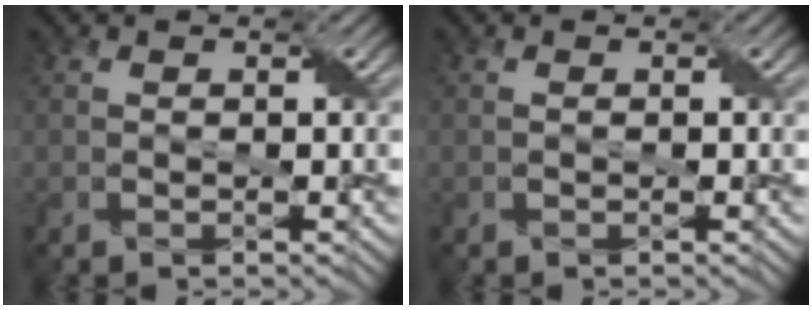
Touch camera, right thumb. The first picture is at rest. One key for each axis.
{"total": 0.0}